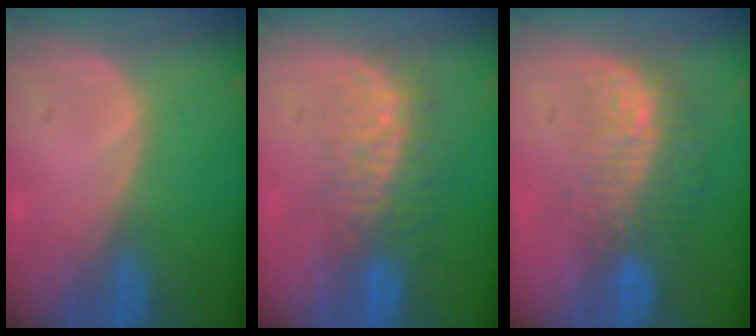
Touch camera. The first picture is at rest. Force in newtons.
{"total": 8.3, "press": 7.3, "slide": 3.9}
{"total": 9.7, "press": 8.3, "slide": 5.1}